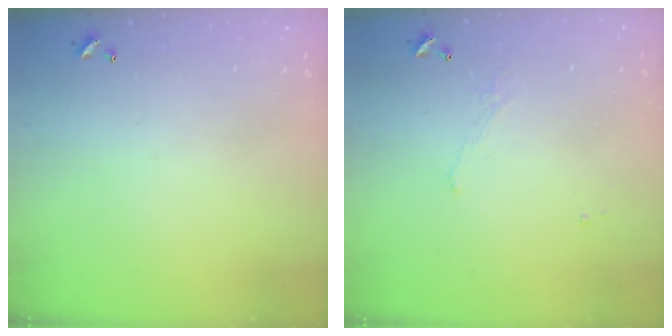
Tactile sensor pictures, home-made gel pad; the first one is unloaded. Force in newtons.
{"total": 1.1, "press": 0.8, "slide": 0.7}